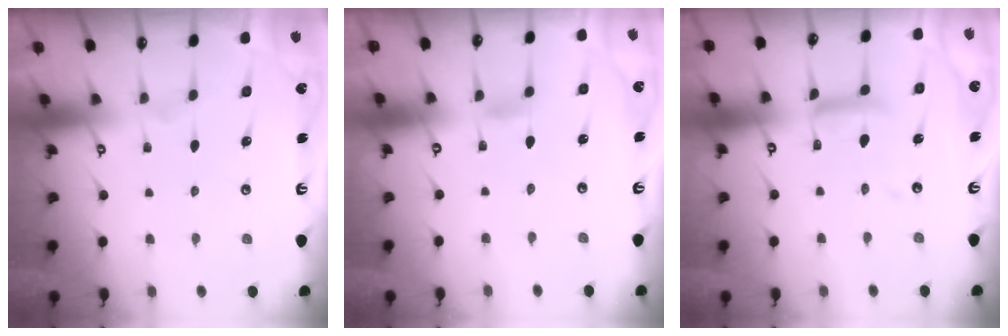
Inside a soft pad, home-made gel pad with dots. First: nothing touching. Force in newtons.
{"total": 2.8, "press": 2.8, "slide": 0.2}
{"total": 12.2, "press": 12.2, "slide": 1.0}